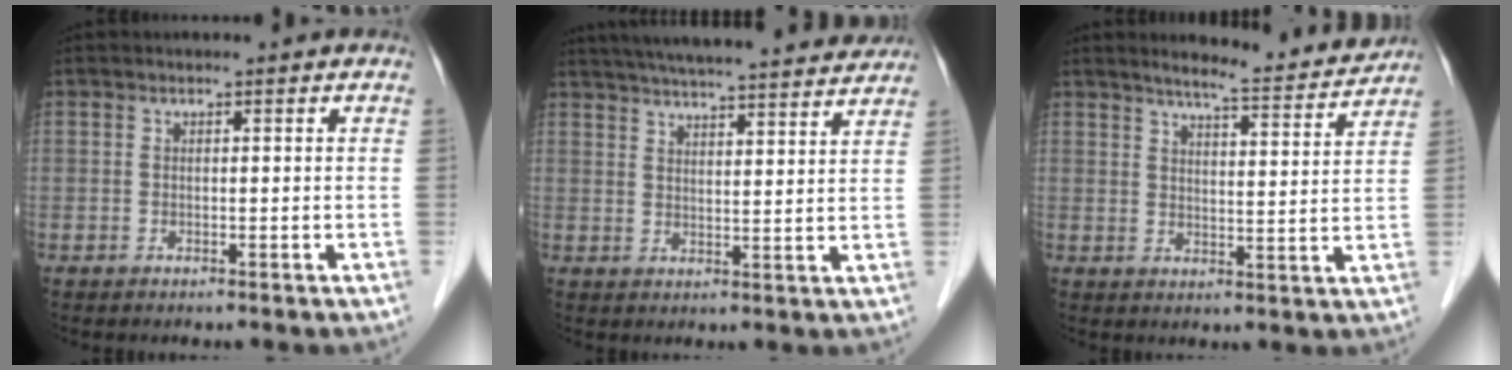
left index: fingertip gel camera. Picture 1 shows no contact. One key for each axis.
{"total": 23.5, "fx": 21.6, "fy": 2.0, "fz": 9.2, "tx": -0.151, "ty": 0.008, "tz": 0.285}
{"total": 9.4, "fx": 8.9, "fy": 0.1, "fz": 3.0, "tx": -0.049, "ty": -0.008, "tz": 0.115}